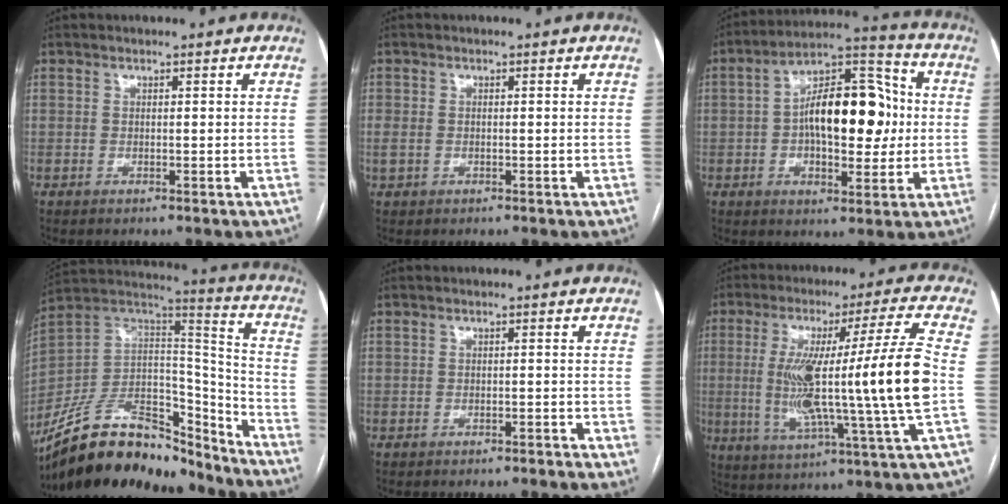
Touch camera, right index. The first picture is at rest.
{"total": 1.9, "force": [-0.4, 1.4, 1.3], "torque": [-0.042, 0.009, -0.001]}
{"total": 15.4, "force": [0.3, 6.6, 13.9], "torque": [-0.228, 0.032, 0.004]}
{"total": 24.8, "force": [-19.6, 9.9, 11.5], "torque": [-0.217, 0.032, -0.330]}
{"total": 1.6, "force": [-1.2, 0.5, 0.9], "torque": [-0.011, 0.001, -0.016]}
{"total": 19.3, "force": [-0.7, -1.4, 19.3], "torque": [-0.336, -0.001, -0.022]}